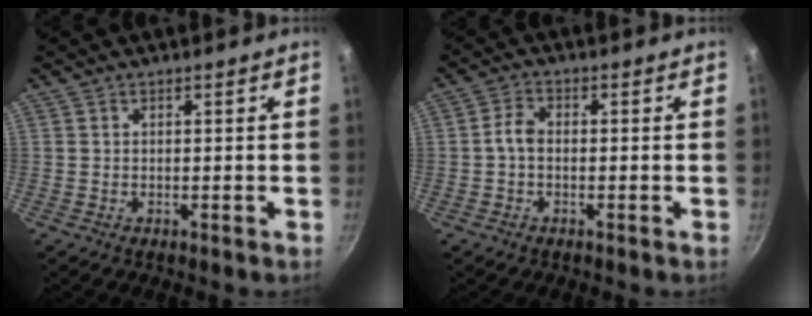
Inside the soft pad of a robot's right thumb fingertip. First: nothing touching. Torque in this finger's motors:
{"motor_torque": [0.64, 1.12, 0.48, -0.45, 0.04]}